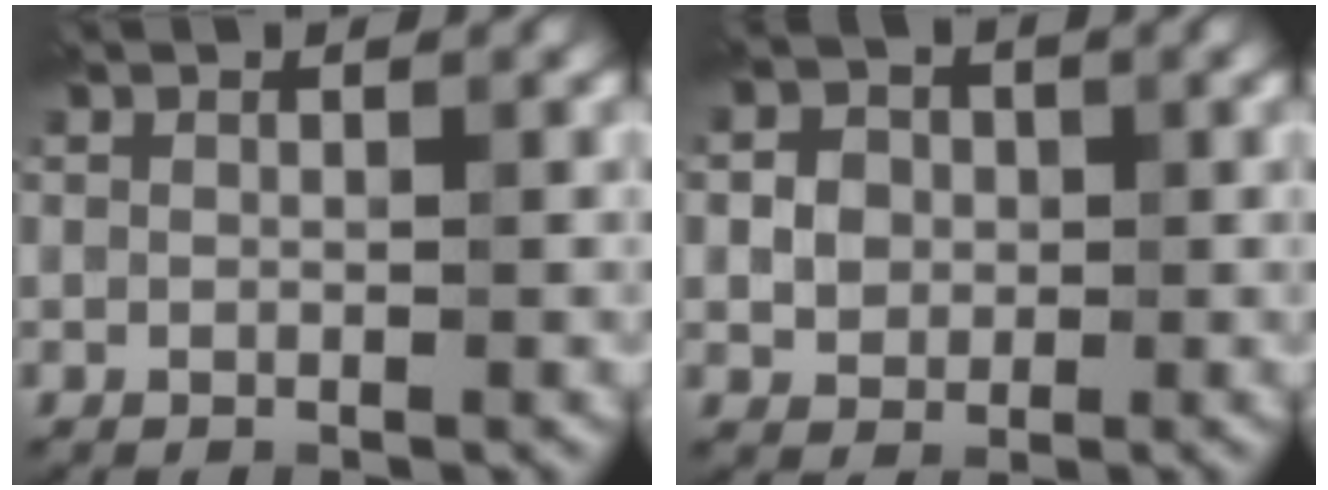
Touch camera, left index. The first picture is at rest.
{"total": 2.5, "force": [0.0, 2.3, 1.1], "torque": [-0.015, -0.001, -0.001]}